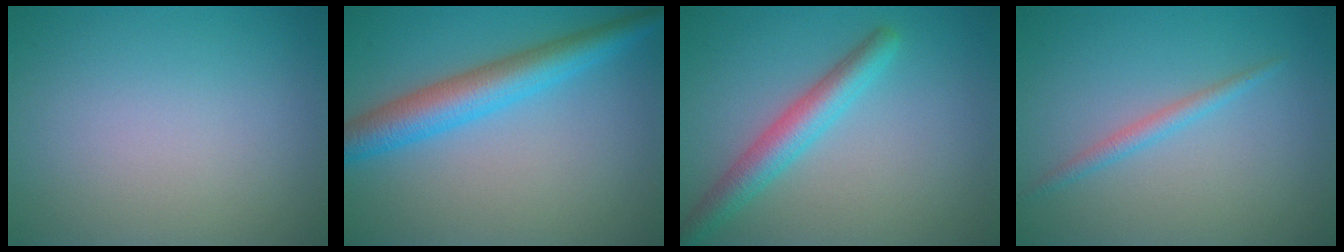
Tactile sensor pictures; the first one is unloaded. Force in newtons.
{"total": 5.5, "press": 5.5, "slide": 0.1}
{"total": 3.8, "press": 3.8, "slide": 0.1}
{"total": 1.4, "press": 1.4, "slide": 0.1}